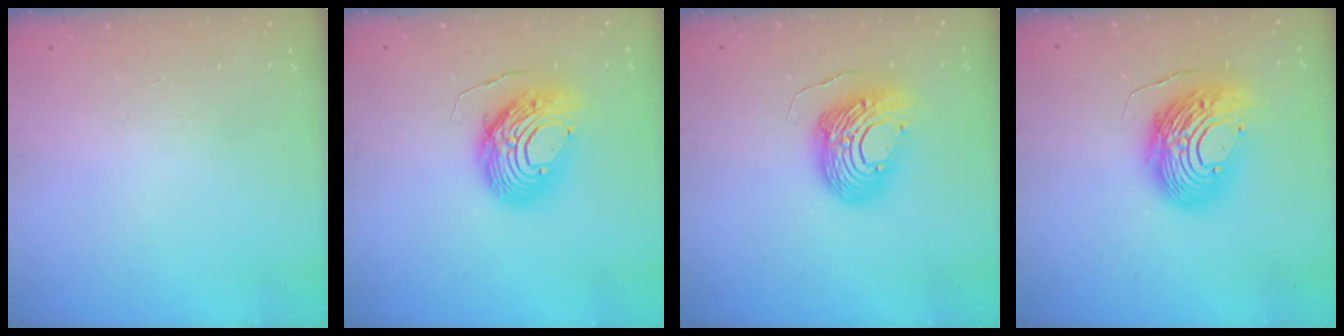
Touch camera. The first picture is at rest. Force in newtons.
{"total": 12.9, "press": 12.8, "slide": 1.3}
{"total": 12.6, "press": 12.6, "slide": 1.4}
{"total": 15.4, "press": 15.3, "slide": 1.5}